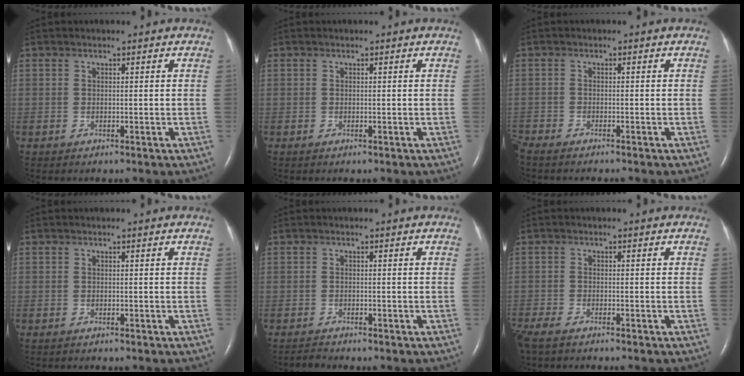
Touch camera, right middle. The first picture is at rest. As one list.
[{"total": 0.0}, {"total": 3.5, "force": [-3.3, 0.2, 1.2], "torque": [-0.019, -0.008, -0.052]}, {"total": 0.0}, {"total": 0.9, "force": [-0.9, -0.1, -0.1], "torque": [-0.003, -0.006, -0.015]}, {"total": 4.8, "force": [-4.0, 0.8, 2.5], "torque": [-0.051, -0.013, -0.071]}]